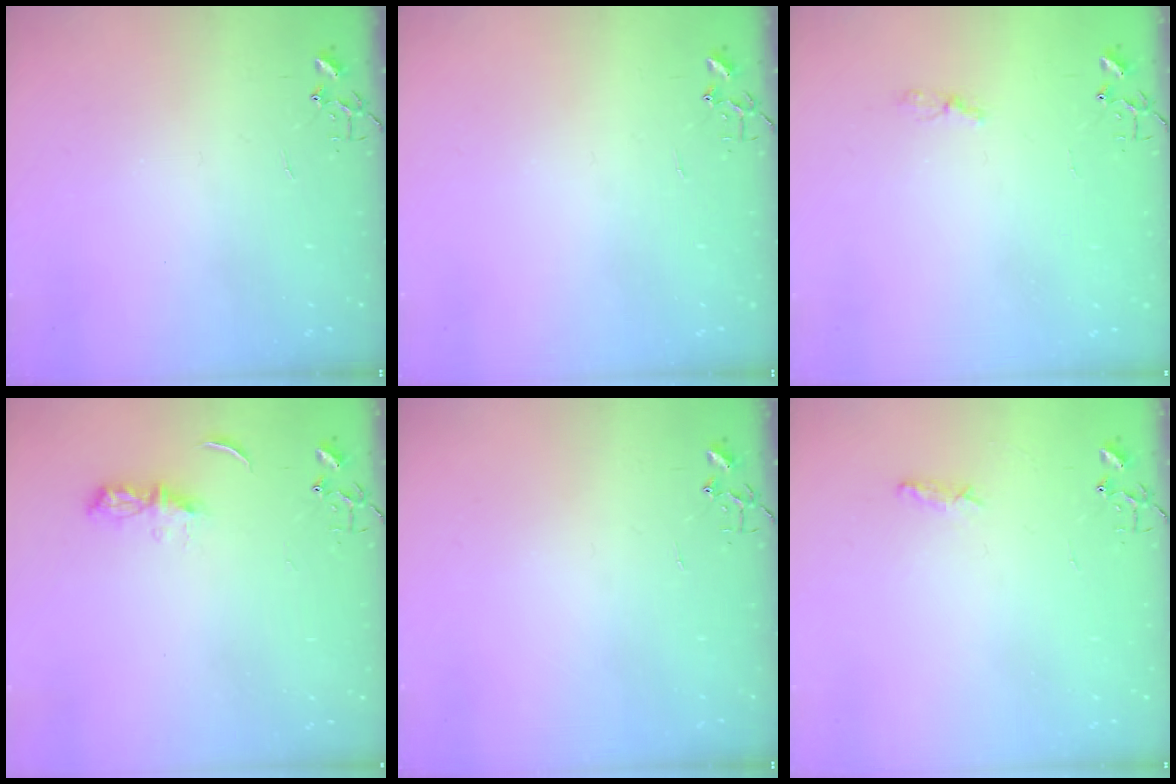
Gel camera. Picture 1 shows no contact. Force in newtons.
{"total": 0.0}
{"total": 4.4, "press": 4.4, "slide": 0.6}
{"total": 6.1, "press": 6.0, "slide": 0.7}
{"total": 0.0}
{"total": 5.9, "press": 5.8, "slide": 0.7}